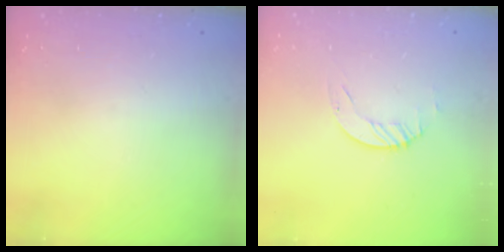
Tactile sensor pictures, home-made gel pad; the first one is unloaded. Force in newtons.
{"total": 1.2, "press": 1.2, "slide": 0.2}